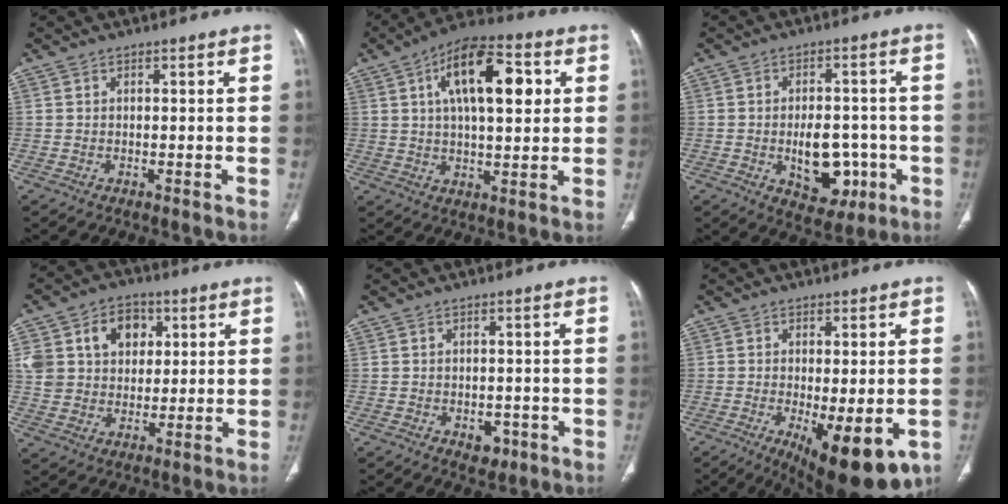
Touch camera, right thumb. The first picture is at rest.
{"total": 16.5, "force": [4.7, 7.2, 14.1], "torque": [-0.211, 0.008, 0.070]}
{"total": 11.0, "force": [-2.7, 6.8, 8.2], "torque": [-0.086, 0.016, -0.023]}
{"total": 13.6, "force": [4.4, 10.6, 7.3], "torque": [-0.095, 0.002, 0.079]}
{"total": 3.2, "force": [-1.4, 2.2, 1.9], "torque": [-0.010, 0.003, -0.012]}
{"total": 14.1, "force": [-5.3, 5.2, 11.9], "torque": [-0.147, -0.014, -0.063]}